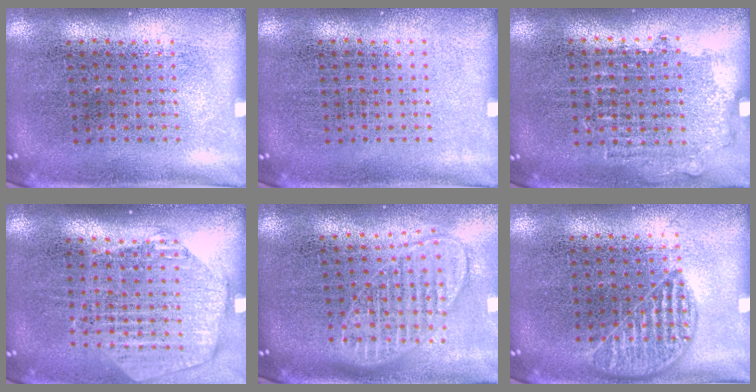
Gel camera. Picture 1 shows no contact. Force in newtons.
{"total": 0.0}
{"total": 0.9, "press": 0.8, "slide": 0.3}
{"total": 1.9, "press": 1.7, "slide": 0.9}
{"total": 1.9, "press": 1.6, "slide": 1.1}
{"total": 1.0, "press": 0.9, "slide": 0.4}